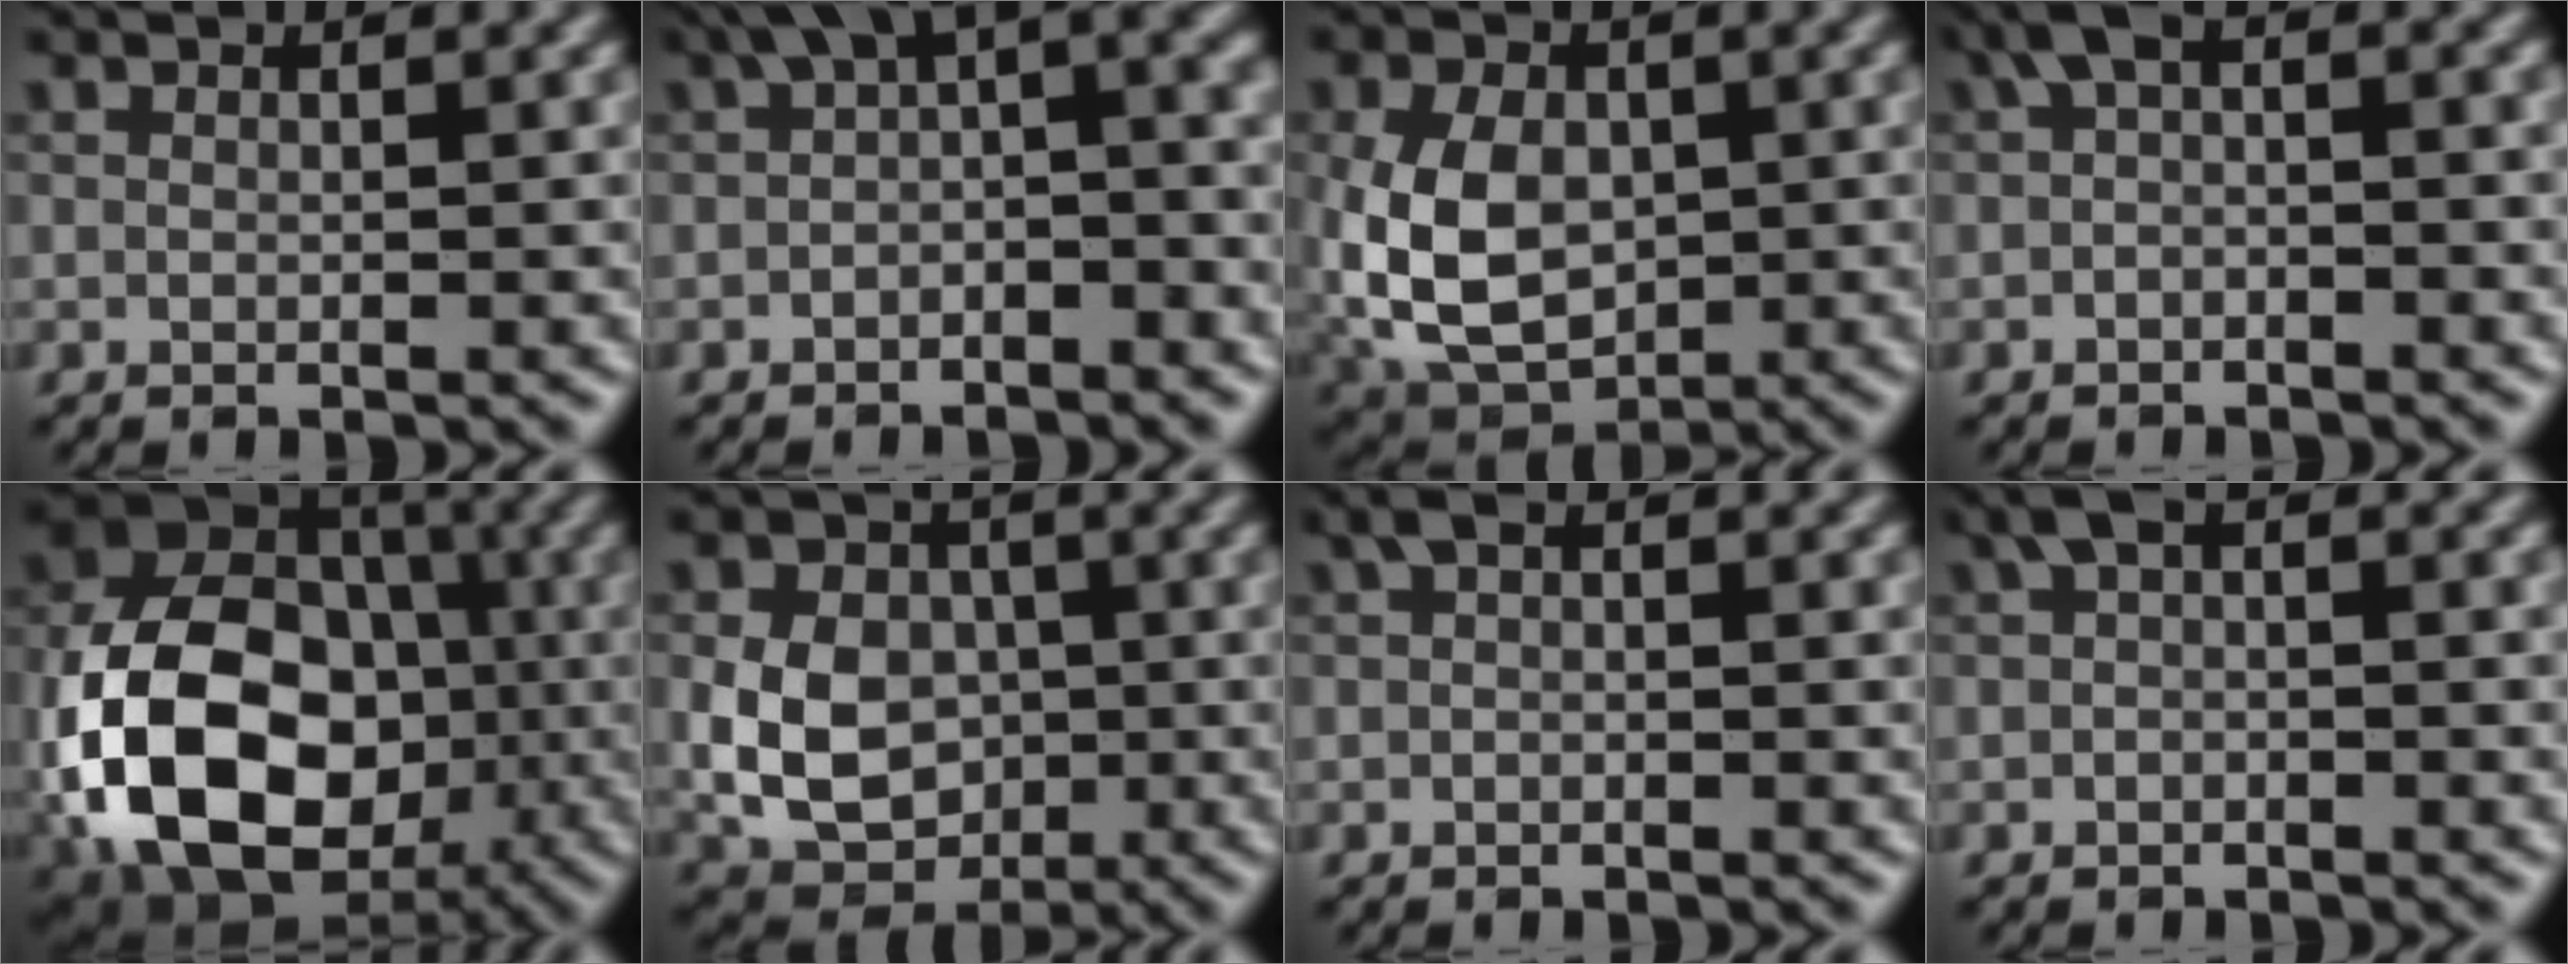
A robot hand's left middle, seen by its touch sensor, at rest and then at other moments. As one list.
[{"total": 6.2, "force": [0.9, 2.8, 5.4], "torque": [-0.066, 0.019, 0.000]}, {"total": 8.7, "force": [-0.3, 6.0, 6.3], "torque": [-0.149, -0.006, -0.008]}, {"total": 2.2, "force": [-0.2, 1.0, 2.0], "torque": [-0.035, 0.011, -0.009]}, {"total": 16.1, "force": [-3.8, 11.6, 10.6], "torque": [-0.211, -0.022, -0.073]}, {"total": 7.0, "force": [-0.5, 5.5, 4.3], "torque": [-0.085, -0.005, -0.014]}, {"total": 1.1, "force": [0.0, 0.6, 1.0], "torque": [-0.019, 0.006, -0.002]}, {"total": 1.8, "force": [0.0, 0.8, 1.6], "torque": [-0.030, 0.009, -0.005]}]